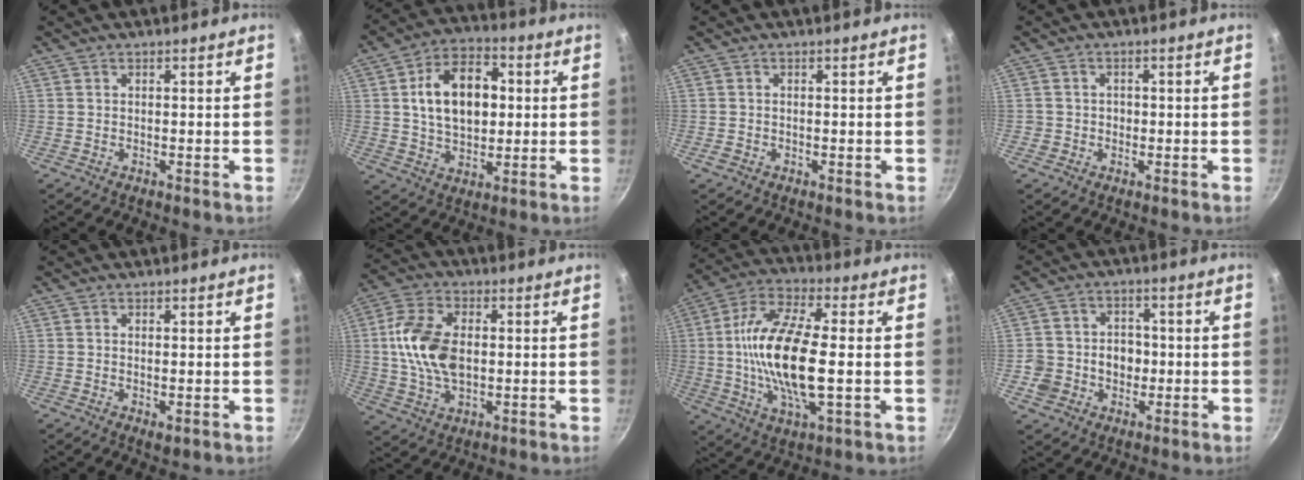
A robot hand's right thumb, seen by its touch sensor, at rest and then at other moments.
{"total": 14.7, "force": [2.1, 9.6, 10.9], "torque": [-0.148, 0.009, 0.030]}
{"total": 0.8, "force": [-0.4, 0.6, 0.3], "torque": [-0.007, 0.002, -0.007]}
{"total": 1.9, "force": [-0.5, 1.8, 0.4], "torque": [0.003, 0.006, -0.007]}
{"total": 1.6, "force": [-0.1, 0.8, 1.4], "torque": [-0.022, -0.005, 0.001]}
{"total": 13.0, "force": [0.7, 8.1, 10.1], "torque": [-0.183, 0.009, 0.007]}
{"total": 18.6, "force": [-0.6, 7.1, 17.2], "torque": [-0.334, 0.014, -0.021]}
{"total": 8.1, "force": [-1.4, 7.2, 3.4], "torque": [-0.024, 0.021, -0.027]}